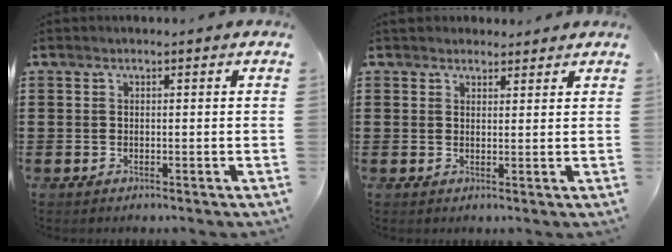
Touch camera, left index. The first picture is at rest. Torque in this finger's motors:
{"motor_torque": [2.14, 0.00, 0.03, -0.06]}